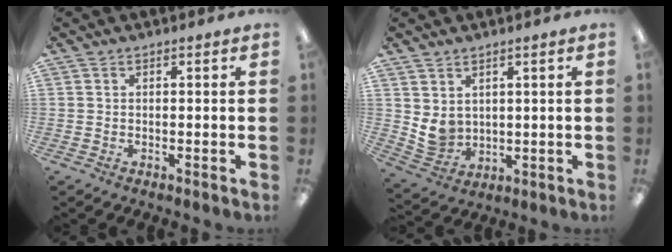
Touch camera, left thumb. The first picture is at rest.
{"total": 5.3, "force": [2.7, 4.2, 1.8], "torque": [-0.037, -0.017, 0.054]}